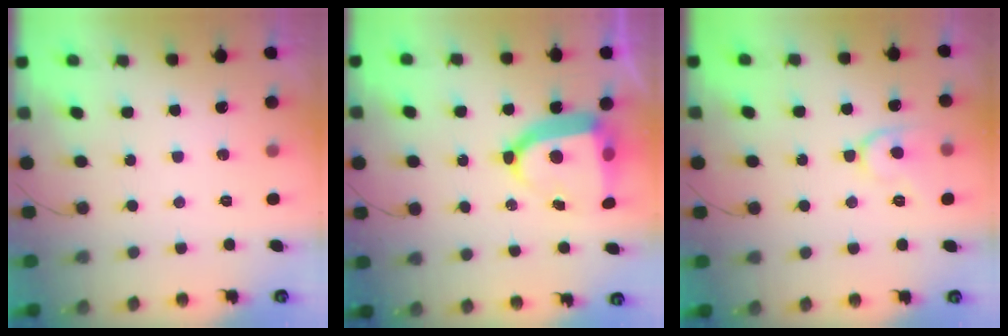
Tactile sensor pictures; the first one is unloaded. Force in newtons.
{"total": 12.4, "press": 12.4, "slide": 1.2}
{"total": 9.5, "press": 9.4, "slide": 0.9}